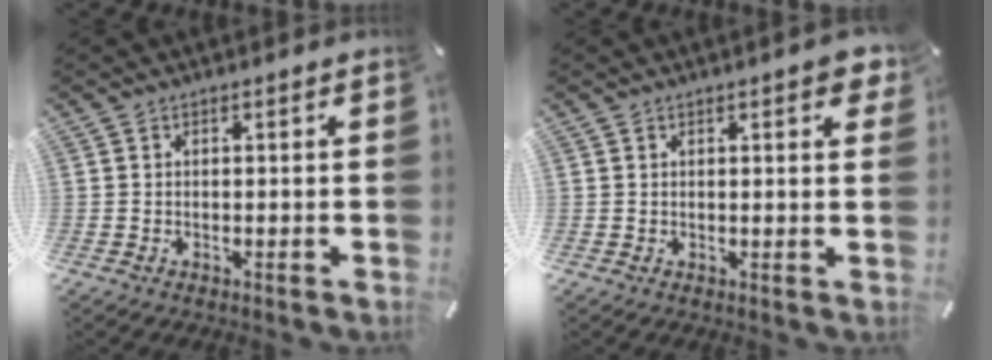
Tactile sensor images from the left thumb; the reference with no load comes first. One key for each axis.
{"total": 3.1, "fx": 1.6, "fy": 1.0, "fz": 2.5, "tx": -0.037, "ty": -0.001, "tz": 0.023}